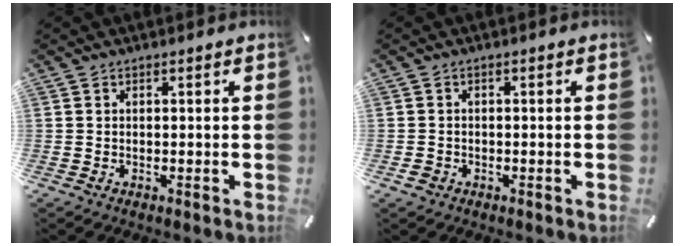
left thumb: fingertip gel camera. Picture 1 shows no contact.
{"total": 1.5, "force": [-0.8, 1.2, 0.4], "torque": [-0.007, 0.005, -0.018]}